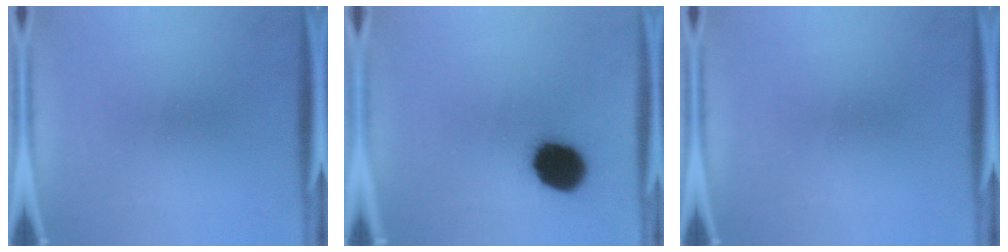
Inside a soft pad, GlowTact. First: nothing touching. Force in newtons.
{"total": 14.0}
{"total": 0.0}